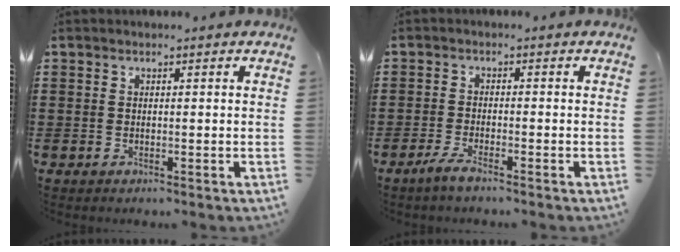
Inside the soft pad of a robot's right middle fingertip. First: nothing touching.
{"total": 2.3, "force": [-1.7, 0.1, 1.6], "torque": [-0.041, -0.005, -0.036]}